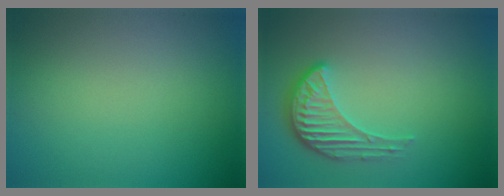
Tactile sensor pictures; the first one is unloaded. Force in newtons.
{"total": 4.1, "press": 3.1, "slide": 2.7}